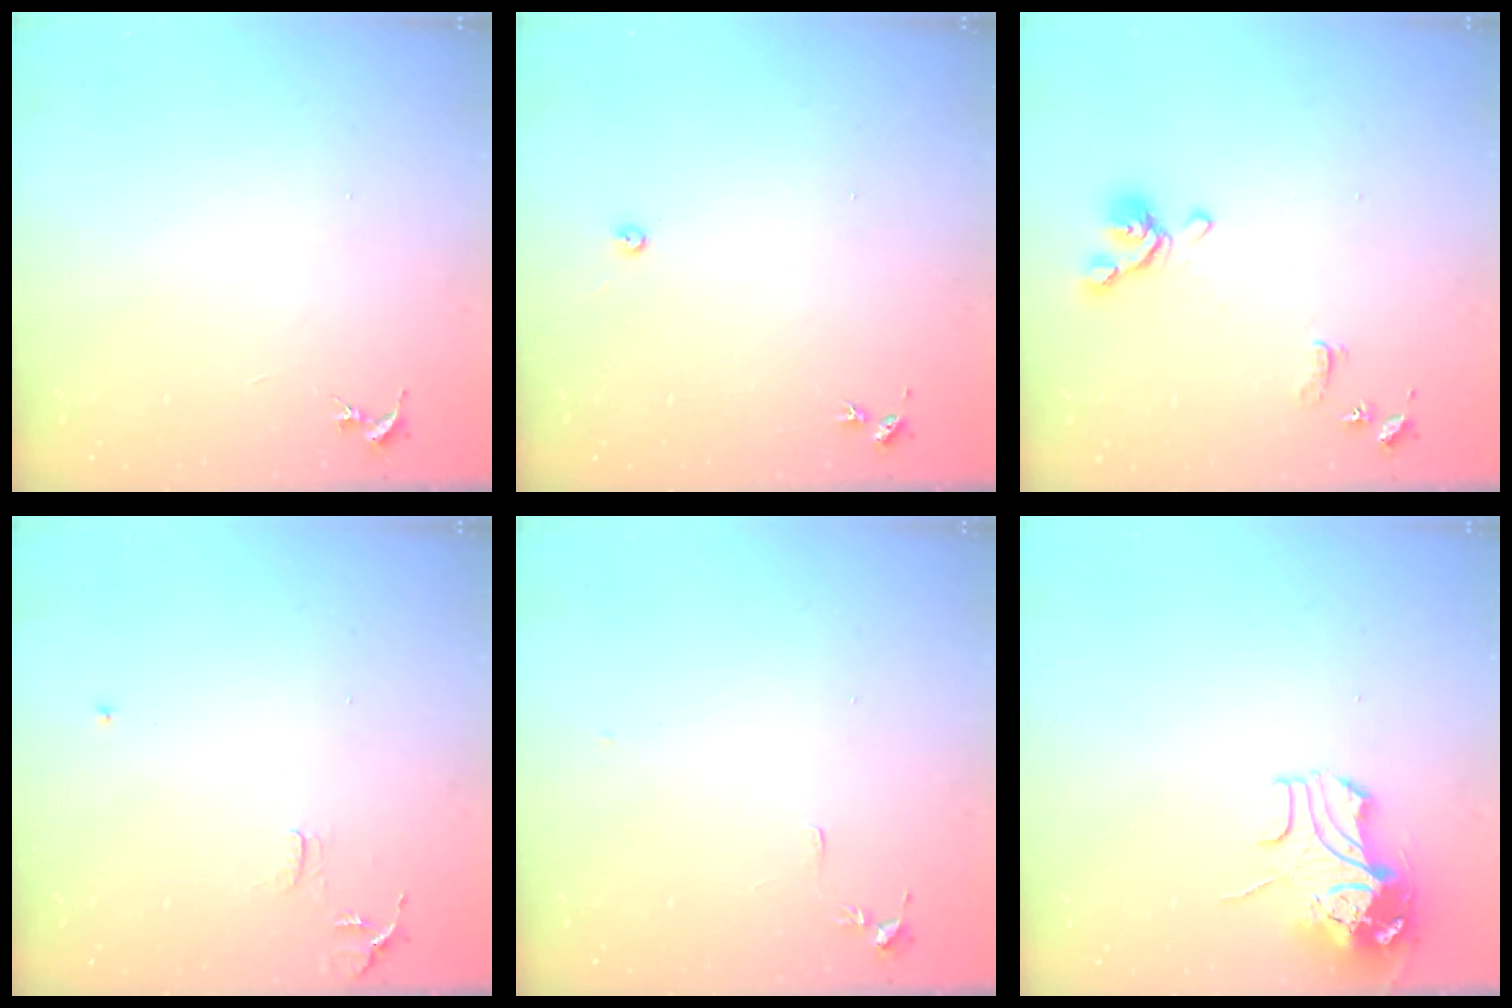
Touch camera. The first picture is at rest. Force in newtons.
{"total": 3.0, "press": 3.0, "slide": 0.4}
{"total": 11.3, "press": 11.2, "slide": 1.3}
{"total": 8.1, "press": 8.0, "slide": 0.7}
{"total": 4.4, "press": 4.4, "slide": 0.6}
{"total": 9.8, "press": 9.7, "slide": 1.4}